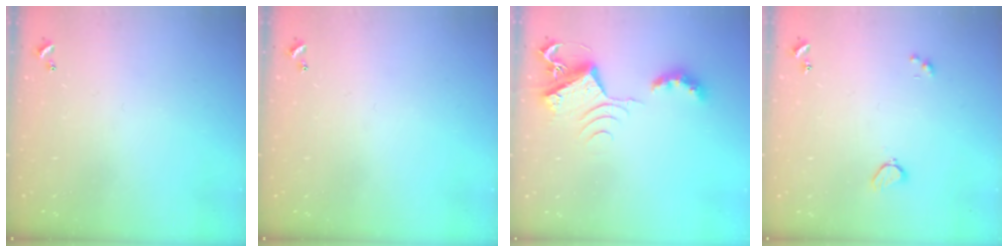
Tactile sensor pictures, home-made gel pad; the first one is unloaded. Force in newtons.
{"total": 0.0}
{"total": 8.1, "press": 8.1, "slide": 0.1}
{"total": 2.0, "press": 1.9, "slide": 0.6}